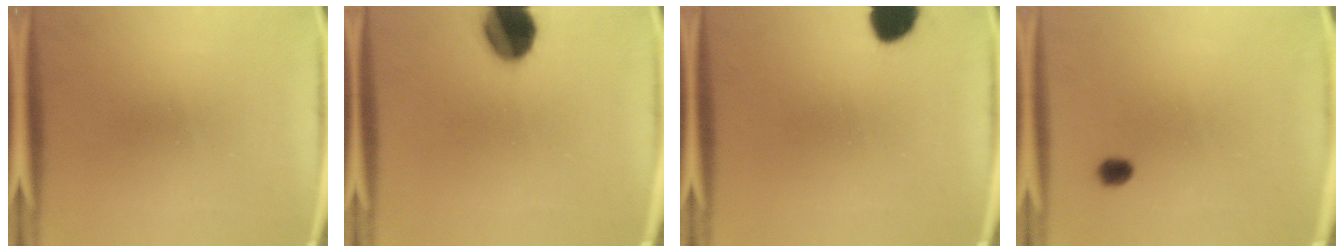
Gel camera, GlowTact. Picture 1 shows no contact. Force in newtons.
{"total": 13.5}
{"total": 8.6}
{"total": 2.7}